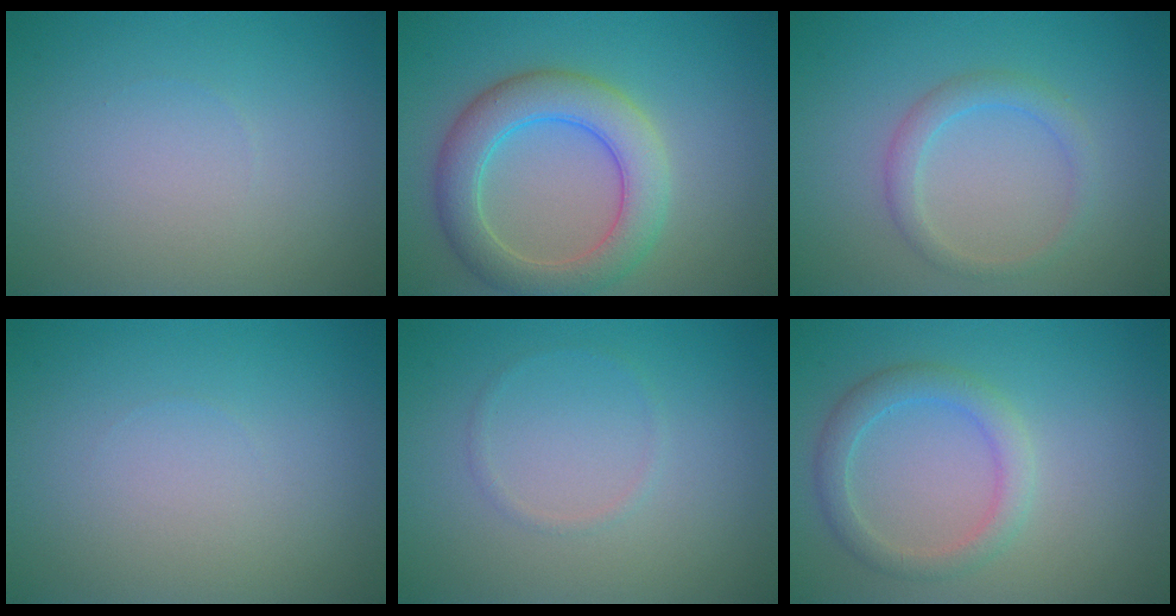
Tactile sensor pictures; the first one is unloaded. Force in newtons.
{"total": 5.9, "press": 5.9, "slide": 0.4}
{"total": 2.1, "press": 2.1, "slide": 0.1}
{"total": 0.0}
{"total": 0.6, "press": 0.6, "slide": 0.1}
{"total": 2.8, "press": 2.8, "slide": 0.1}